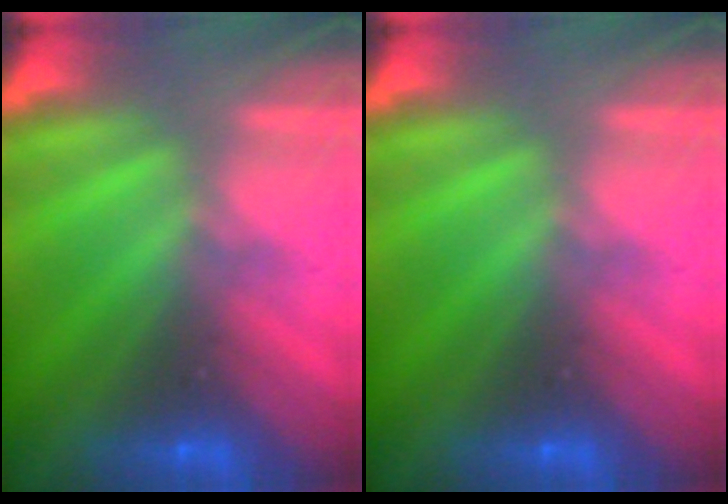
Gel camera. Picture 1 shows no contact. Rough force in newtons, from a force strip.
{"total": 0.0}